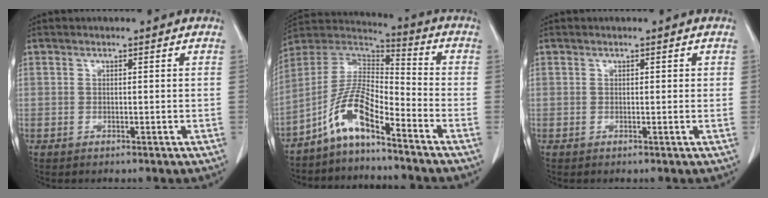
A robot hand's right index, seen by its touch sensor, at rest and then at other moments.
{"total": 9.5, "force": [-6.3, 1.9, 6.7], "torque": [-0.144, 0.023, -0.127]}
{"total": 0.5, "force": [0.2, 0.4, 0.3], "torque": [0.006, 0.001, 0.000]}